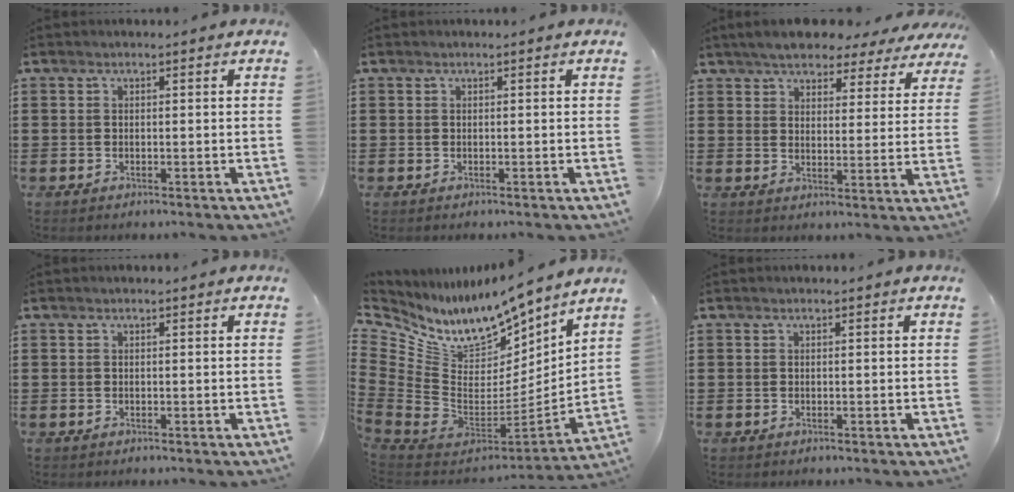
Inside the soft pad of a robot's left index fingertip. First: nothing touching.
{"total": 0.0}
{"total": 5.3, "force": [5.0, 1.1, 1.4], "torque": [-0.051, -0.016, 0.088]}
{"total": 0.0}
{"total": 10.1, "force": [9.0, 3.5, 3.0], "torque": [-0.110, -0.098, 0.156]}
{"total": 0.0}